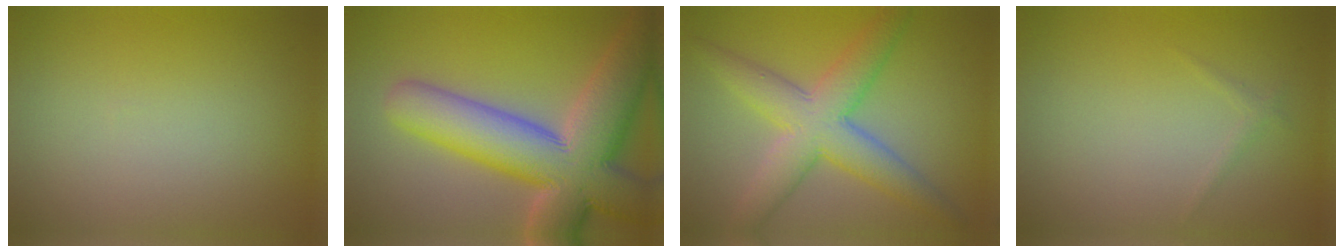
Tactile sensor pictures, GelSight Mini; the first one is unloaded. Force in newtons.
{"total": 13.7, "press": 13.6, "slide": 1.1}
{"total": 7.1, "press": 7.1, "slide": 0.2}
{"total": 0.7, "press": 0.7, "slide": 0.1}